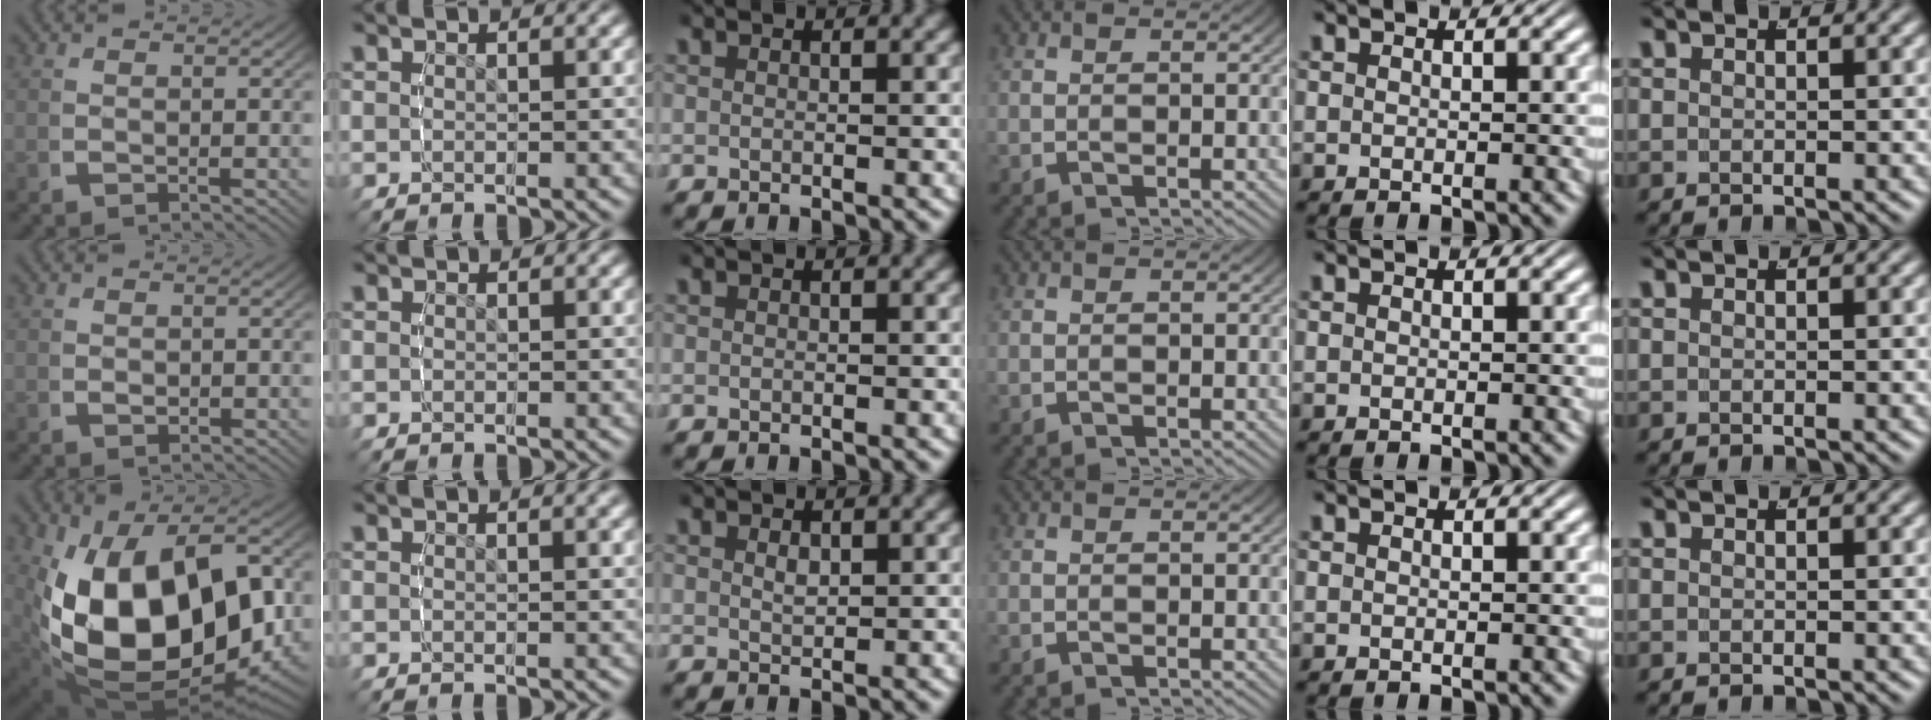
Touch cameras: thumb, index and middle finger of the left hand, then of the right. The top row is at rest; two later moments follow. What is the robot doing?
{"motion": "lift_and_place", "object": "tape"}